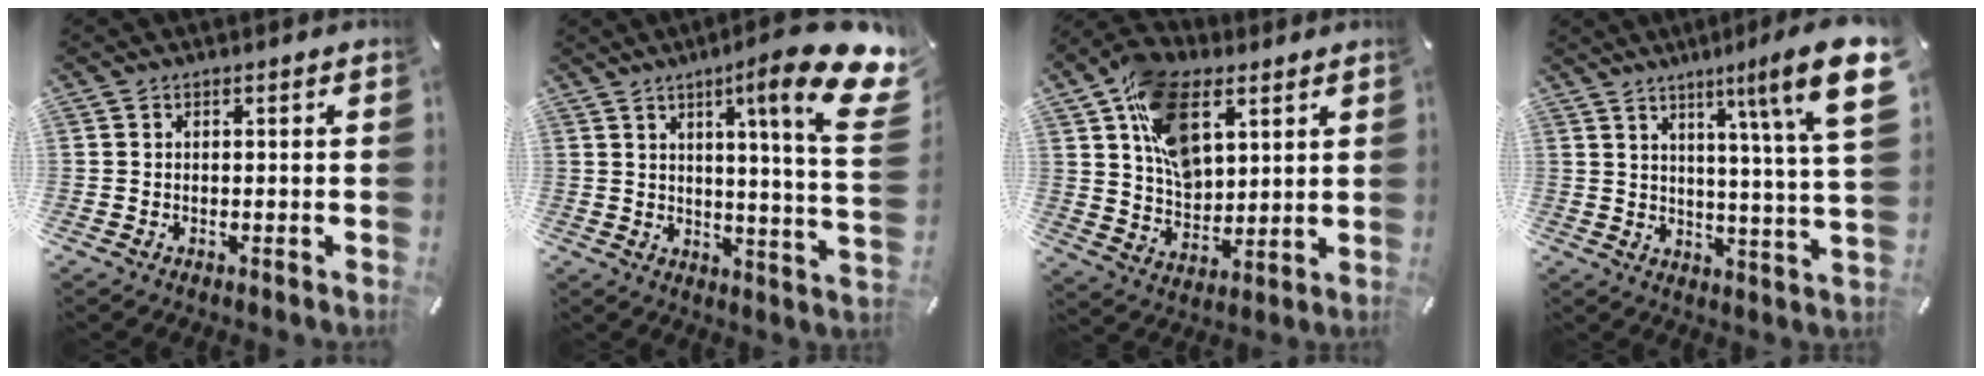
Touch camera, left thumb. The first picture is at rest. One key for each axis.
{"total": 19.2, "fx": 9.5, "fy": 2.7, "fz": 16.5, "tx": -0.244, "ty": -0.059, "tz": 0.132}
{"total": 15.7, "fx": 6.9, "fy": 10.2, "fz": 9.7, "tx": -0.177, "ty": -0.010, "tz": 0.132}
{"total": 15.9, "fx": 8.0, "fy": 0.7, "fz": 13.7, "tx": -0.202, "ty": -0.058, "tz": 0.107}